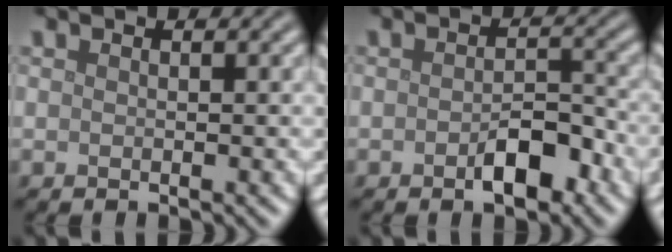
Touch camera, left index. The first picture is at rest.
{"total": 3.4, "force": [-1.7, 1.5, 2.5], "torque": [-0.034, 0.005, -0.026]}